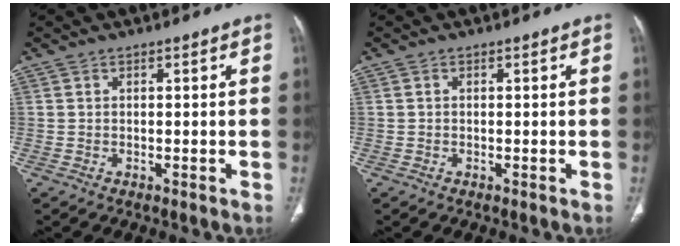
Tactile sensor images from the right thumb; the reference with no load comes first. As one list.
[{"total": 0.0}]